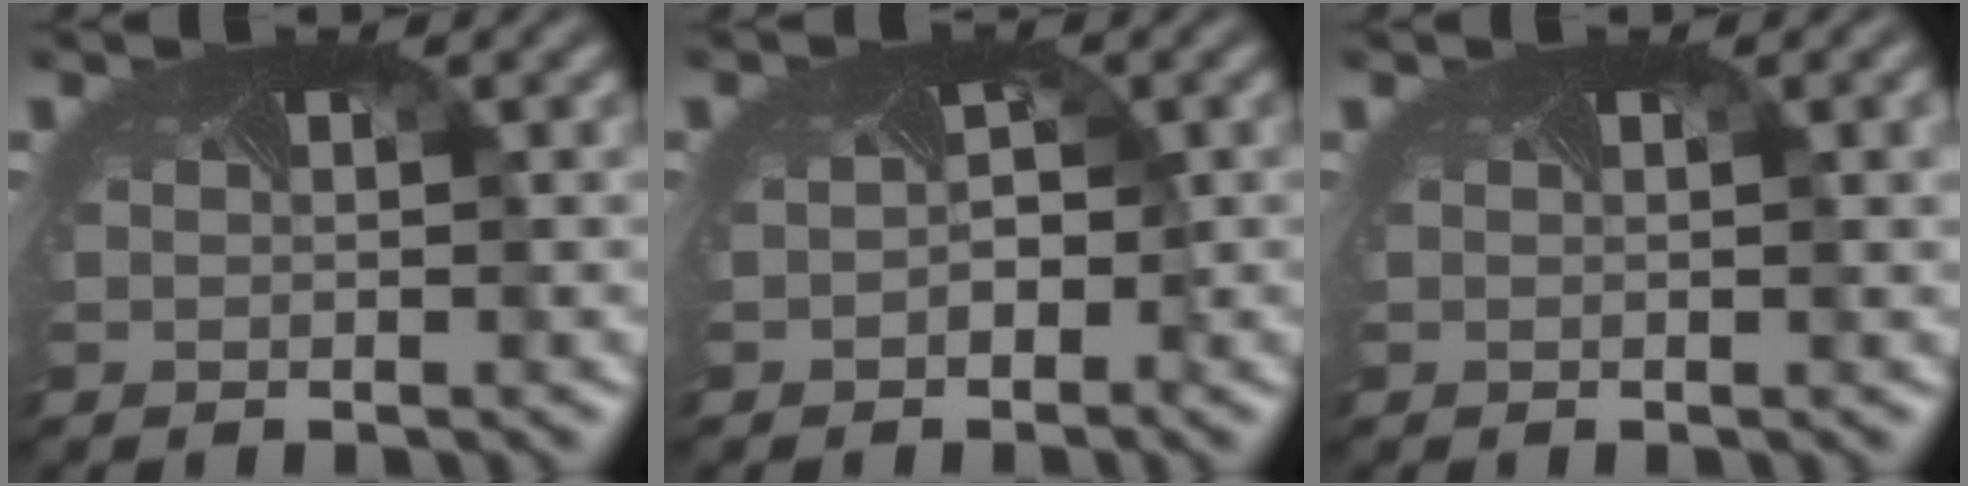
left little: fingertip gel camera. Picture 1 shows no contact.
{"total": 2.4, "force": [-0.2, 1.9, 1.5], "torque": [-0.028, -0.002, 0.005]}
{"total": 1.2, "force": [0.4, 0.3, 1.1], "torque": [-0.011, 0.001, 0.001]}